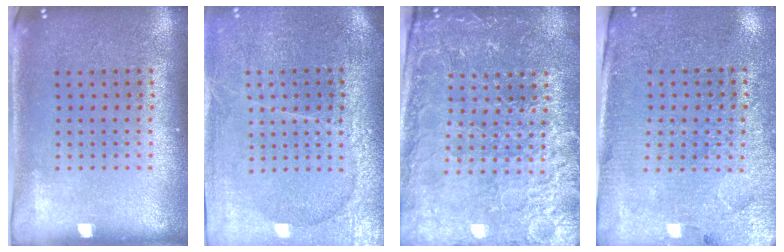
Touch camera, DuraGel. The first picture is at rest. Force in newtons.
{"total": 3.7, "press": 3.3, "slide": 1.6}
{"total": 4.0, "press": 3.9, "slide": 1.1}
{"total": 3.0, "press": 2.9, "slide": 0.8}